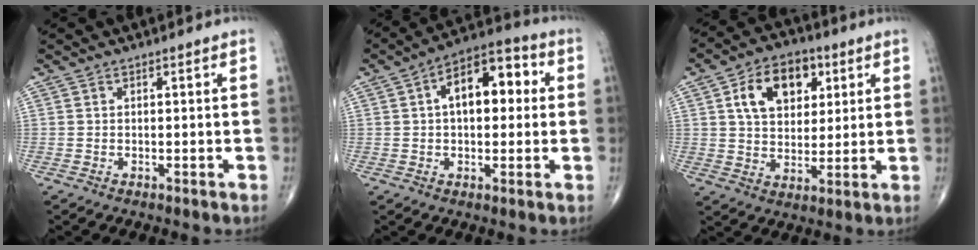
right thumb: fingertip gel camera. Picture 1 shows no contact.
{"total": 12.5, "force": [2.3, 6.9, 10.1], "torque": [-0.128, 0.029, 0.024]}
{"total": 12.9, "force": [4.5, 8.5, 8.6], "torque": [-0.108, -0.005, 0.074]}